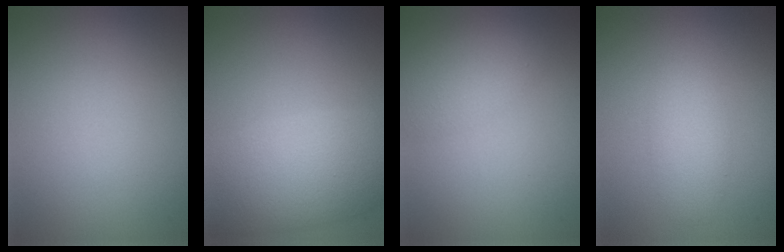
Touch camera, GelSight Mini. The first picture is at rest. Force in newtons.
{"total": 7.2, "press": 7.2, "slide": 0.4}
{"total": 2.9, "press": 2.9, "slide": 0.1}
{"total": 2.4, "press": 2.4, "slide": 0.1}